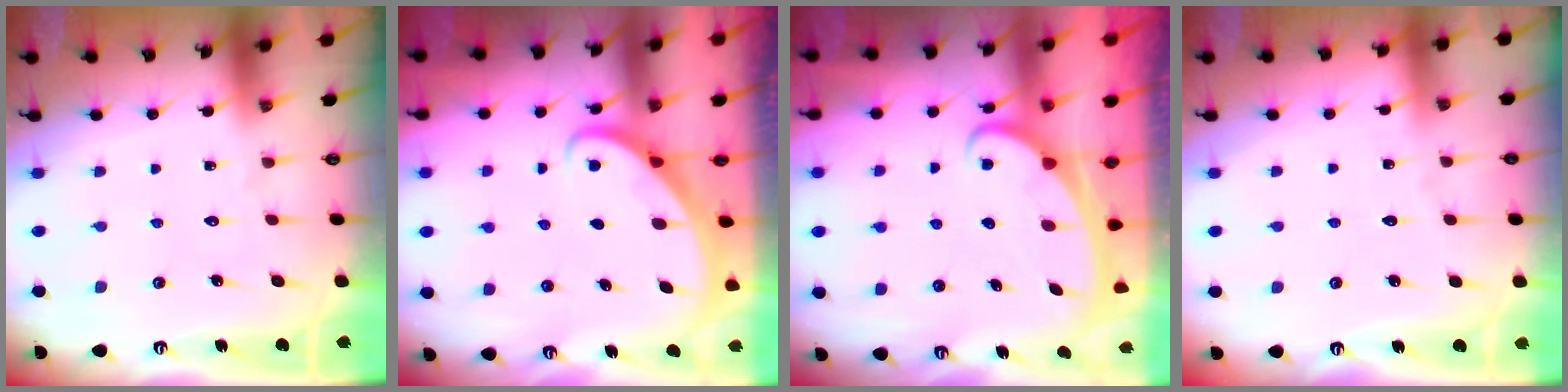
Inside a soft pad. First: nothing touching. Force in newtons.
{"total": 2.8, "press": 2.8, "slide": 0.2}
{"total": 2.4, "press": 2.3, "slide": 0.4}
{"total": 1.0, "press": 1.0, "slide": 0.2}